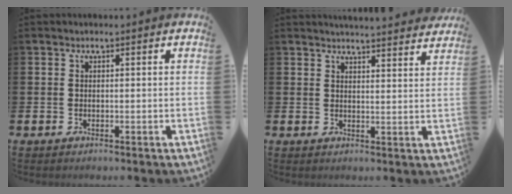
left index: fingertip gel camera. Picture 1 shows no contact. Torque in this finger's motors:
{"motor_torque": [0.98, -1.16, 0.51, 0.04]}